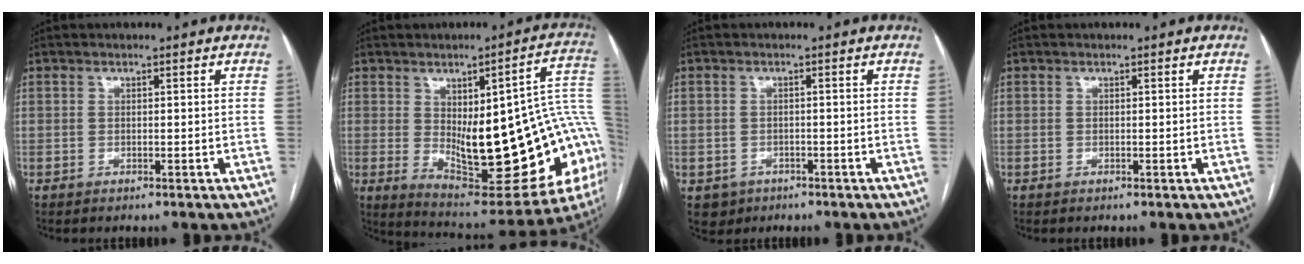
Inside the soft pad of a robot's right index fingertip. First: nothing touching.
{"total": 27.3, "force": [-1.1, 7.7, 26.1], "torque": [-0.282, 0.010, 0.009]}
{"total": 2.4, "force": [-1.1, 2.1, 0.2], "torque": [-0.001, 0.006, -0.013]}
{"total": 0.0}